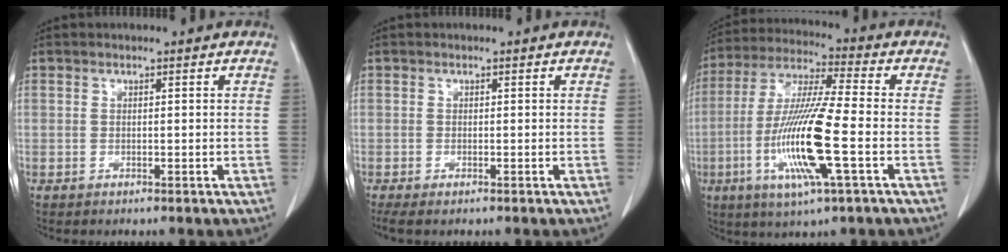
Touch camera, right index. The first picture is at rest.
{"total": 2.0, "force": [-1.5, 0.4, 1.2], "torque": [-0.018, -0.007, -0.022]}
{"total": 15.5, "force": [-4.1, 0.6, 15.0], "torque": [-0.308, -0.016, -0.080]}